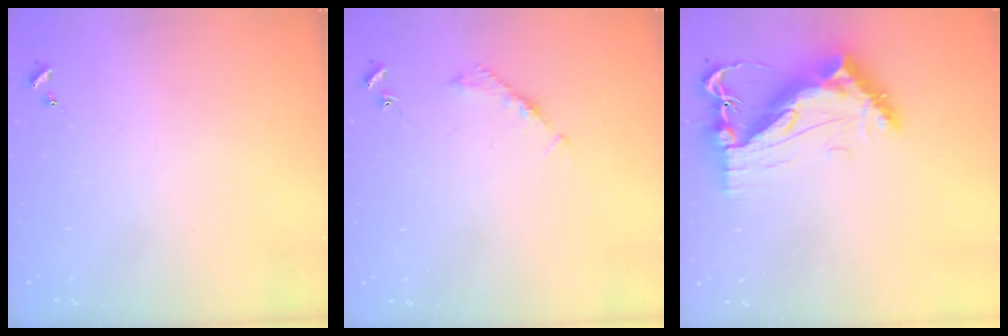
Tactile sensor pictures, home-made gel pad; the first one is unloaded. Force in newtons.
{"total": 4.1, "press": 4.1, "slide": 0.3}
{"total": 11.9, "press": 11.9, "slide": 1.0}